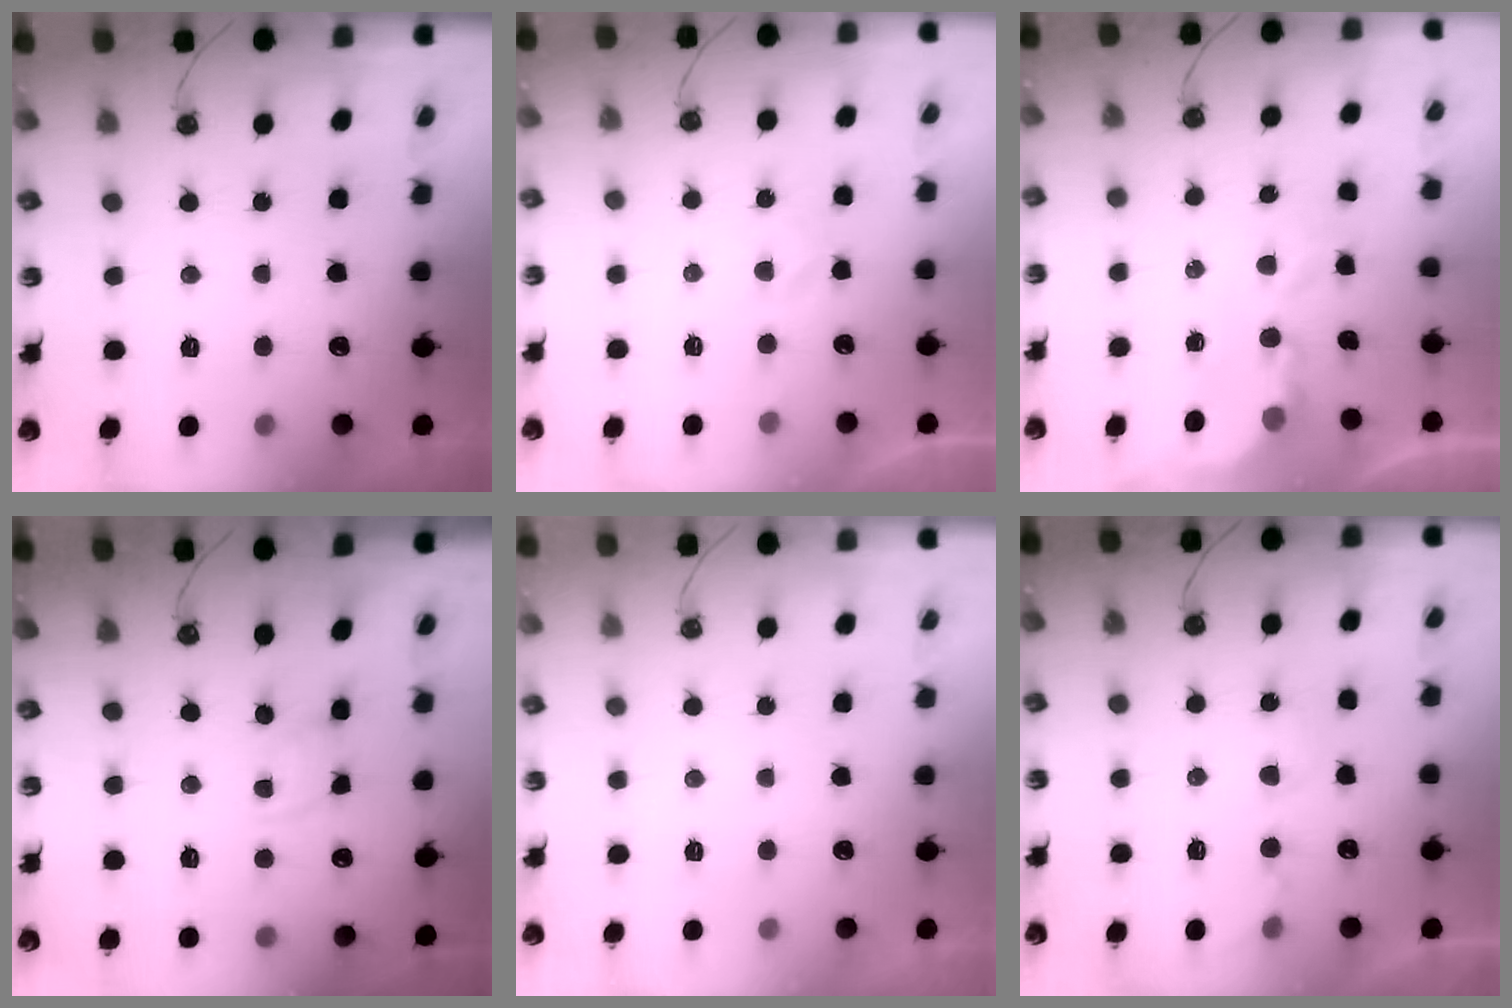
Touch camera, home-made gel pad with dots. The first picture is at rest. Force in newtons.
{"total": 2.8, "press": 2.7, "slide": 0.6}
{"total": 3.9, "press": 3.9, "slide": 0.3}
{"total": 1.8, "press": 1.8, "slide": 0.3}
{"total": 0.0}
{"total": 3.3, "press": 3.3, "slide": 0.5}